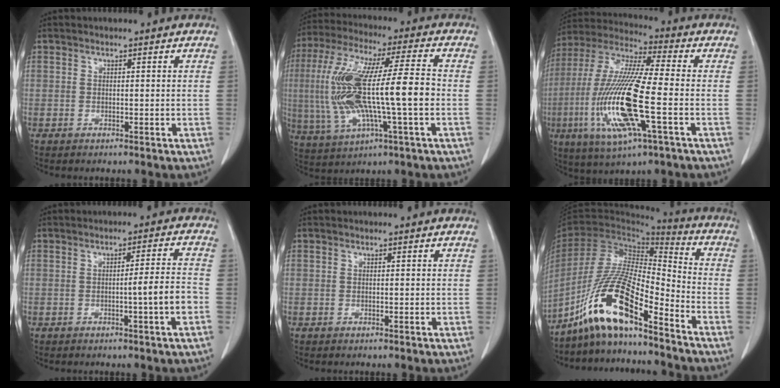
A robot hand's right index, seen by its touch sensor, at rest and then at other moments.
{"total": 17.8, "force": [-1.5, 2.3, 17.6], "torque": [-0.358, 0.010, -0.025]}
{"total": 18.6, "force": [-4.3, 2.0, 18.0], "torque": [-0.386, -0.018, -0.081]}
{"total": 4.9, "force": [-1.6, -0.7, 4.6], "torque": [-0.065, 0.001, -0.023]}
{"total": 0.0}
{"total": 14.9, "force": [-10.4, 1.9, 10.5], "torque": [-0.204, -0.001, -0.193]}